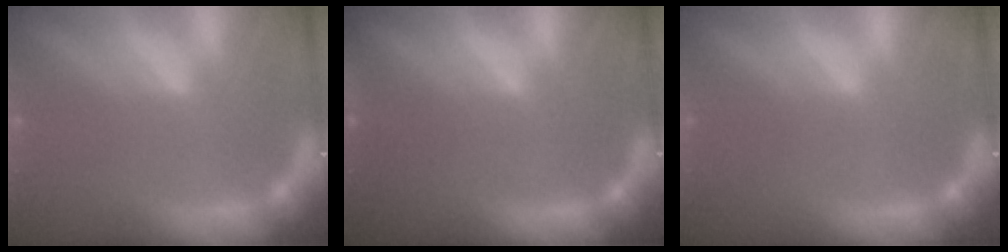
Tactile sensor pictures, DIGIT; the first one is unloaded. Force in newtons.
{"total": 8.5}
{"total": 0.0}